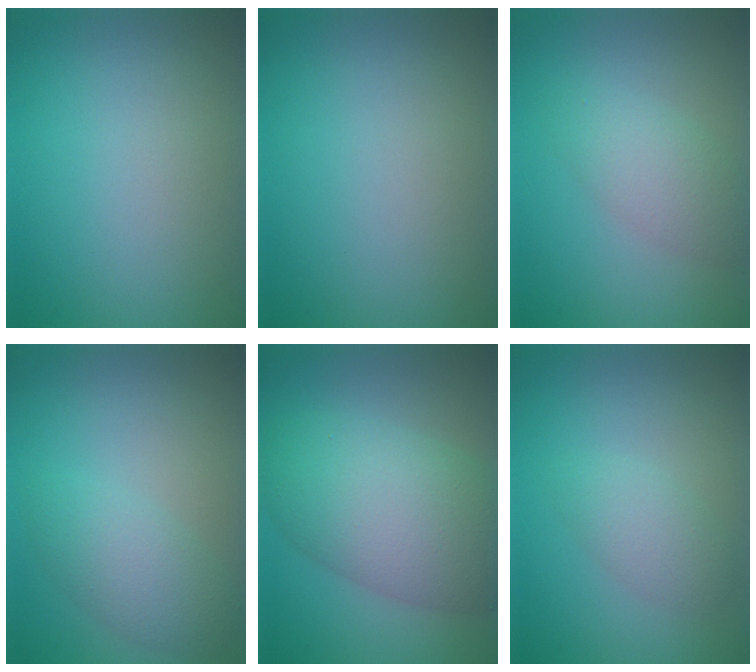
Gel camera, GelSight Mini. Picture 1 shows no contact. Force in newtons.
{"total": 0.0}
{"total": 3.0, "press": 3.0, "slide": 0.1}
{"total": 3.2, "press": 3.2, "slide": 0.1}
{"total": 9.0, "press": 9.0, "slide": 0.4}
{"total": 2.1, "press": 2.1, "slide": 0.1}